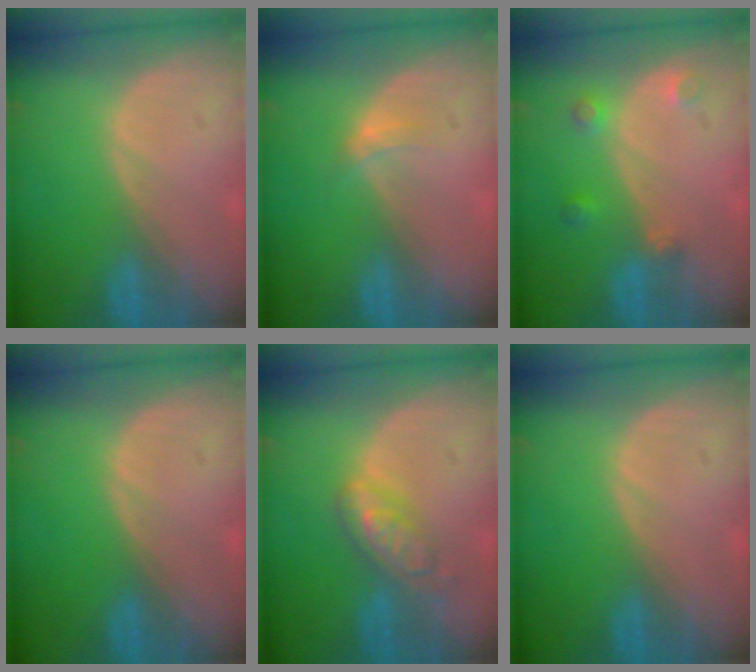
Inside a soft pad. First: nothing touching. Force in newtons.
{"total": 1.9, "press": 1.5, "slide": 1.1}
{"total": 3.0, "press": 2.8, "slide": 1.1}
{"total": 0.0}
{"total": 5.9, "press": 5.2, "slide": 2.9}
{"total": 0.0}